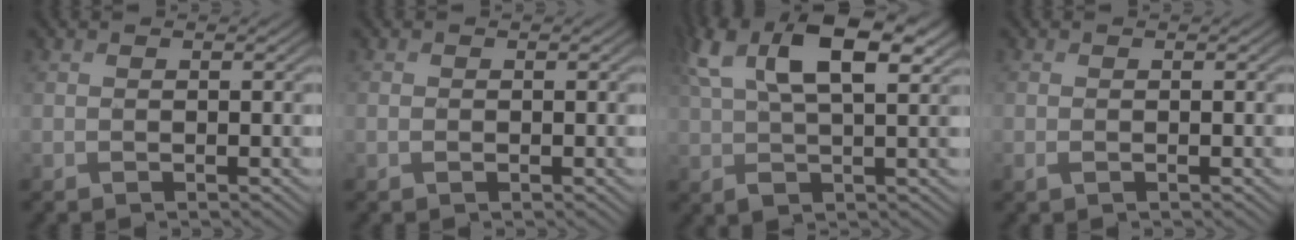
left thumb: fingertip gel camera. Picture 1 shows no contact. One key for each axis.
{"total": 0.7, "fx": -0.2, "fy": 0.6, "fz": 0.4, "tx": -0.008, "ty": -0.003, "tz": -0.005}
{"total": 10.9, "fx": 4.1, "fy": 4.5, "fz": 9.0, "tx": -0.183, "ty": 0.008, "tz": 0.074}
{"total": 0.7, "fx": -0.3, "fy": 0.4, "fz": 0.5, "tx": -0.017, "ty": -0.002, "tz": -0.005}